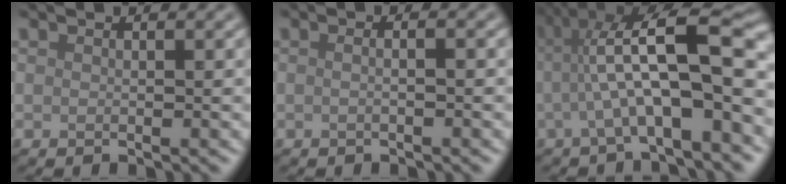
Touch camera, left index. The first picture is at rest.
{"total": 2.7, "force": [0.5, 1.4, 2.2], "torque": [-0.006, 0.013, -0.023]}
{"total": 10.3, "force": [-0.2, 2.4, 10.0], "torque": [-0.160, 0.031, -0.003]}